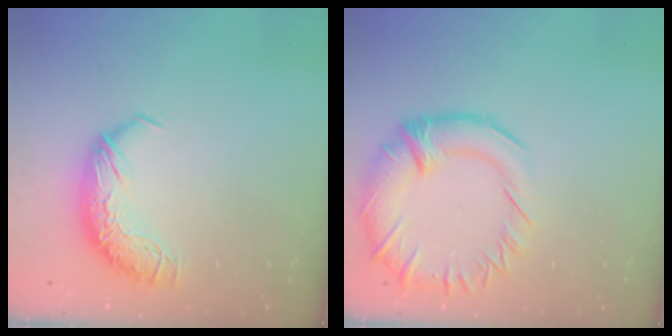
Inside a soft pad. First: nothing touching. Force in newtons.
{"total": 8.5, "press": 7.8, "slide": 3.4}